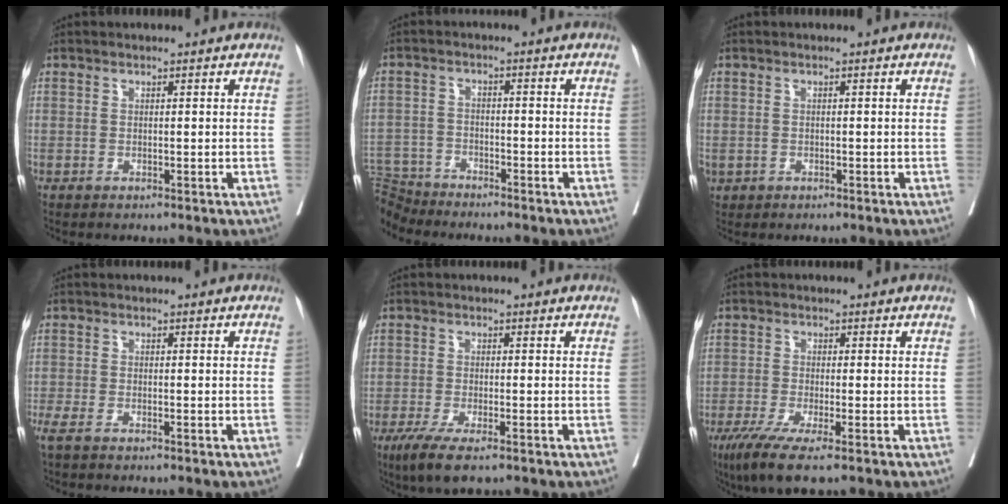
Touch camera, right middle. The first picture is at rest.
{"total": 7.5, "force": [-7.1, 2.2, 0.0], "torque": [-0.010, 0.000, -0.136]}
{"total": 1.1, "force": [-0.2, 0.9, 0.5], "torque": [-0.017, -0.001, 0.006]}
{"total": 3.9, "force": [-3.2, 0.4, 2.2], "torque": [-0.039, -0.010, -0.051]}
{"total": 5.9, "force": [-3.8, 1.0, 4.3], "torque": [-0.080, -0.017, -0.062]}
{"total": 6.4, "force": [-4.0, 0.5, 5.0], "torque": [-0.091, -0.020, -0.071]}